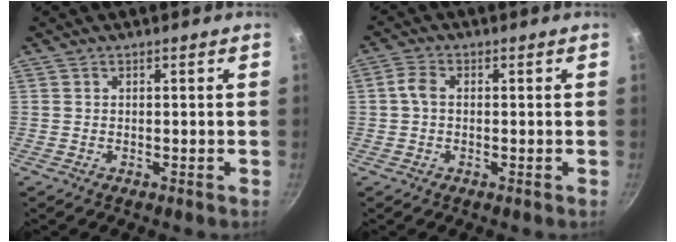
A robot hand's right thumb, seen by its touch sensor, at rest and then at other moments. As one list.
[{"total": 2.9, "force": [0.0, 2.0, 2.1], "torque": [-0.046, 0.011, -0.005]}]